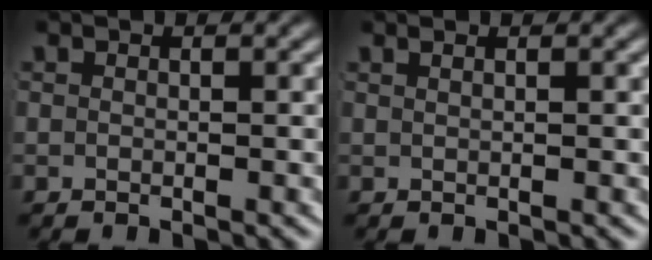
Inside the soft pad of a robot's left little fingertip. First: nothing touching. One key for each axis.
{"total": 0.8, "fx": 0.6, "fy": -0.4, "fz": 0.5, "tx": -0.004, "ty": 0.003, "tz": 0.012}